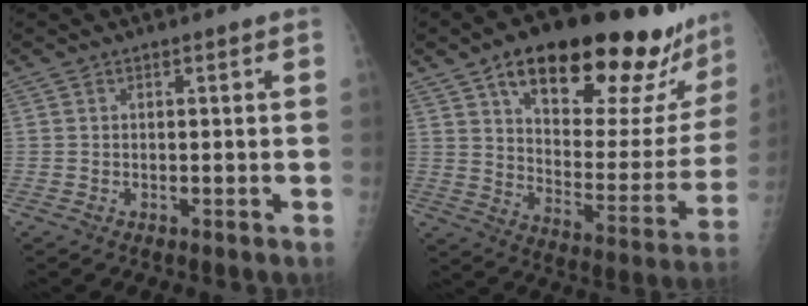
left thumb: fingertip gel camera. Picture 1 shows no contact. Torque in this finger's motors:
{"motor_torque": [2.42, 2.54, 1.42, -1.35, 0.14]}